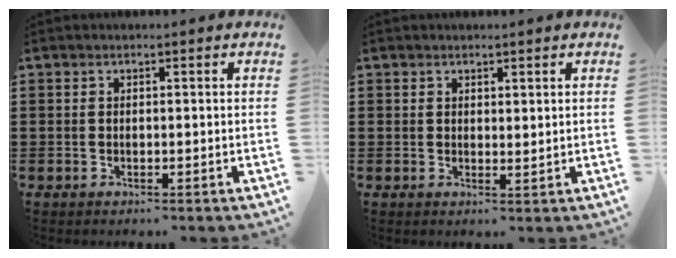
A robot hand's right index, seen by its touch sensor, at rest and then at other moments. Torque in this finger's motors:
{"motor_torque": [-0.27, 0.11, 0.07, 0.01]}